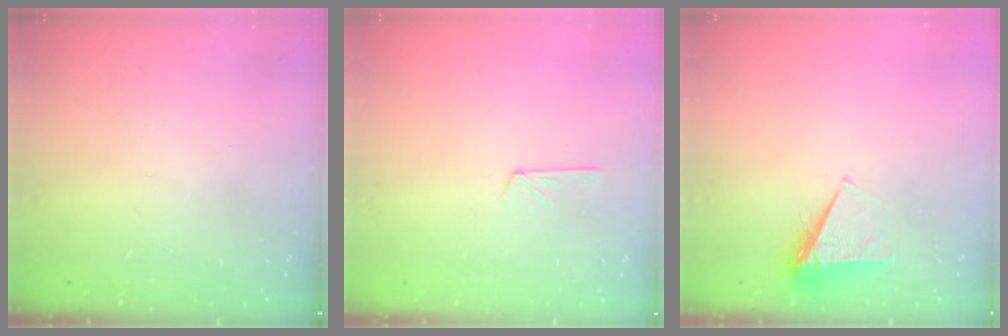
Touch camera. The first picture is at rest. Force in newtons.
{"total": 3.5, "press": 3.5, "slide": 0.3}
{"total": 5.7, "press": 5.7, "slide": 0.6}